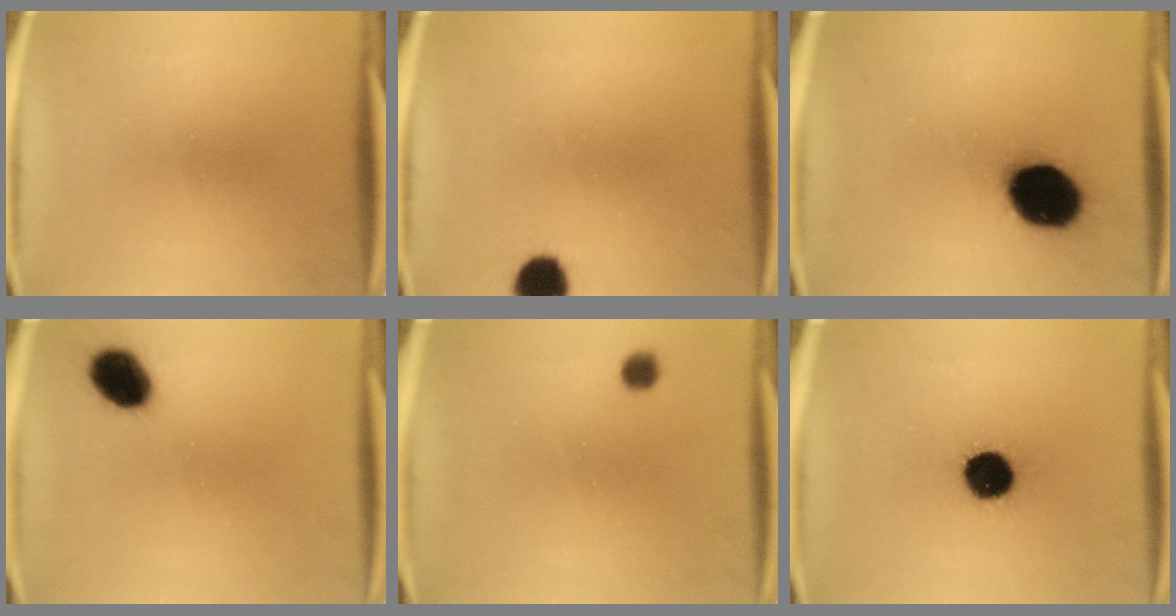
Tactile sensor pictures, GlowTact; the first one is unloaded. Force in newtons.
{"total": 6.4}
{"total": 18.7}
{"total": 8.8}
{"total": 2.6}
{"total": 12.5}